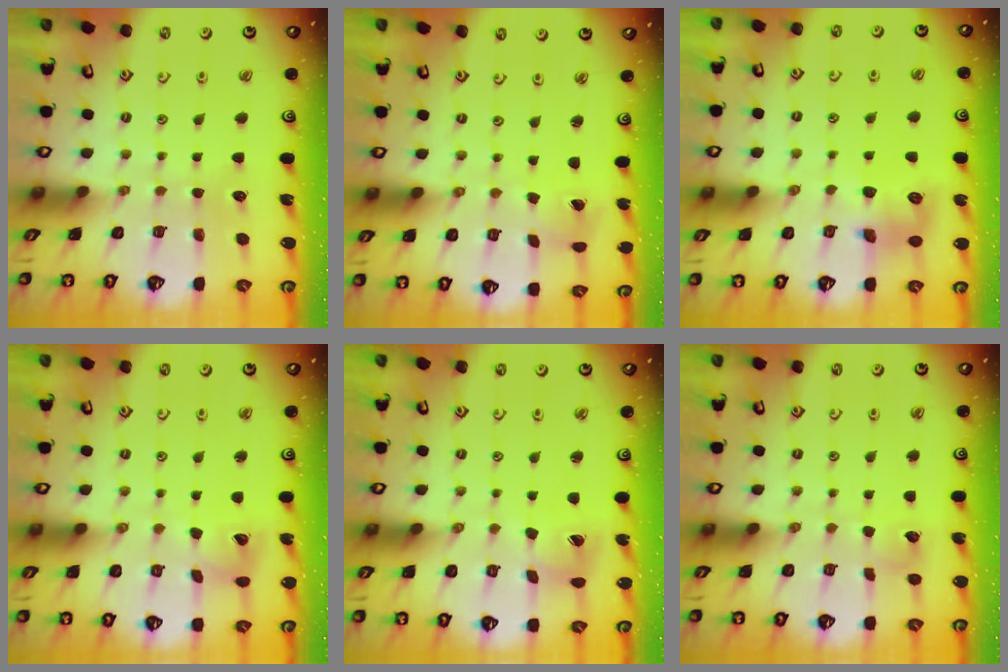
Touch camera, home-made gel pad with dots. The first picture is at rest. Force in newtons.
{"total": 1.2, "press": 1.2, "slide": 0.2}
{"total": 8.5, "press": 8.5, "slide": 0.4}
{"total": 7.2, "press": 7.1, "slide": 1.0}
{"total": 7.5, "press": 7.5, "slide": 0.6}
{"total": 3.6, "press": 3.6, "slide": 0.4}